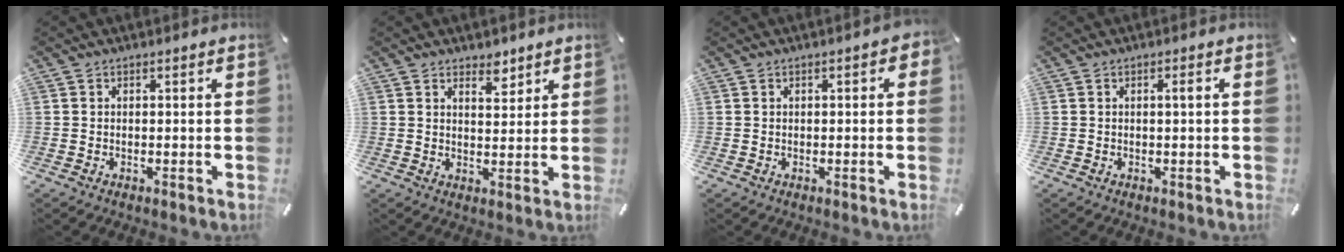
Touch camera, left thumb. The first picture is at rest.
{"total": 3.9, "force": [3.2, 2.0, 1.0], "torque": [0.005, -0.023, 0.054]}
{"total": 1.7, "force": [0.0, 0.9, 1.4], "torque": [-0.017, 0.003, -0.003]}
{"total": 1.6, "force": [0.2, 0.2, 1.5], "torque": [-0.029, 0.001, 0.001]}